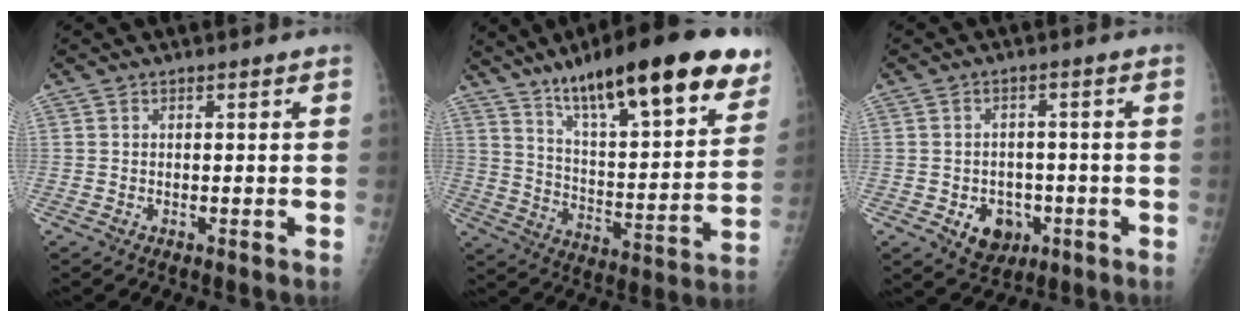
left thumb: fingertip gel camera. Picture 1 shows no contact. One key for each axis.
{"total": 27.3, "fx": 17.6, "fy": 6.7, "fz": 19.7, "tx": -0.265, "ty": -0.051, "tz": 0.278}
{"total": 6.8, "fx": -2.4, "fy": 5.4, "fz": 3.4, "tx": -0.022, "ty": 0.014, "tz": -0.027}